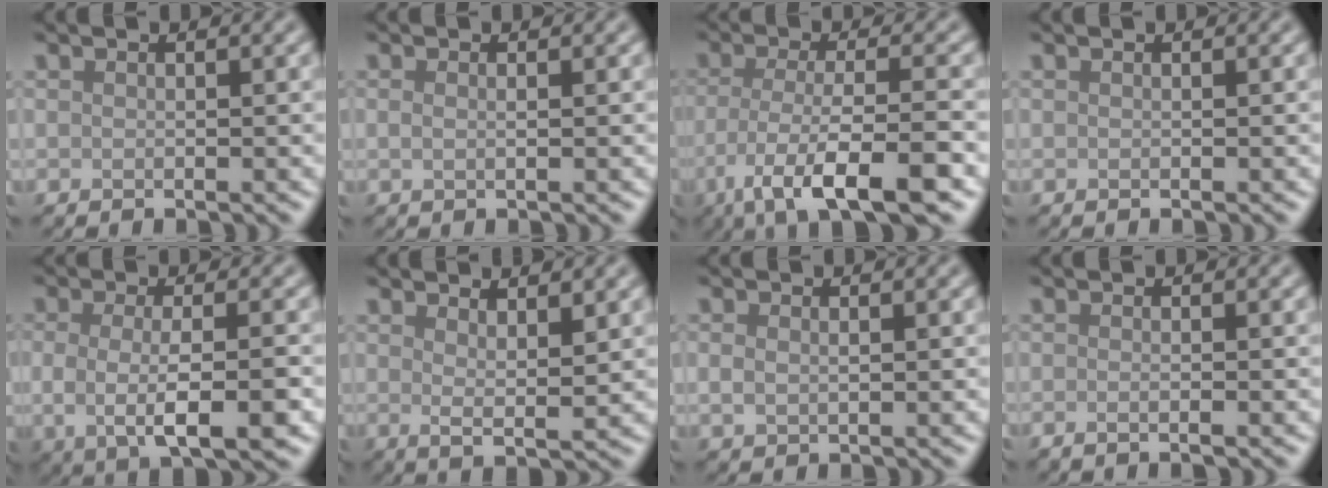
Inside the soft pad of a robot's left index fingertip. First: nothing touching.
{"total": 0.7, "force": [0.1, 0.3, 0.7], "torque": [-0.014, 0.002, 0.002]}
{"total": 8.1, "force": [-4.0, 1.8, 6.8], "torque": [-0.116, -0.012, -0.072]}
{"total": 0.0}
{"total": 5.5, "force": [-0.9, 1.7, 5.1], "torque": [-0.093, -0.014, -0.015]}
{"total": 2.8, "force": [1.7, 0.7, 2.1], "torque": [-0.030, -0.010, 0.030]}
{"total": 1.3, "force": [0.2, 0.9, 0.9], "torque": [-0.020, -0.003, 0.006]}
{"total": 1.2, "force": [-0.3, 0.4, 1.1], "torque": [-0.012, -0.004, -0.007]}